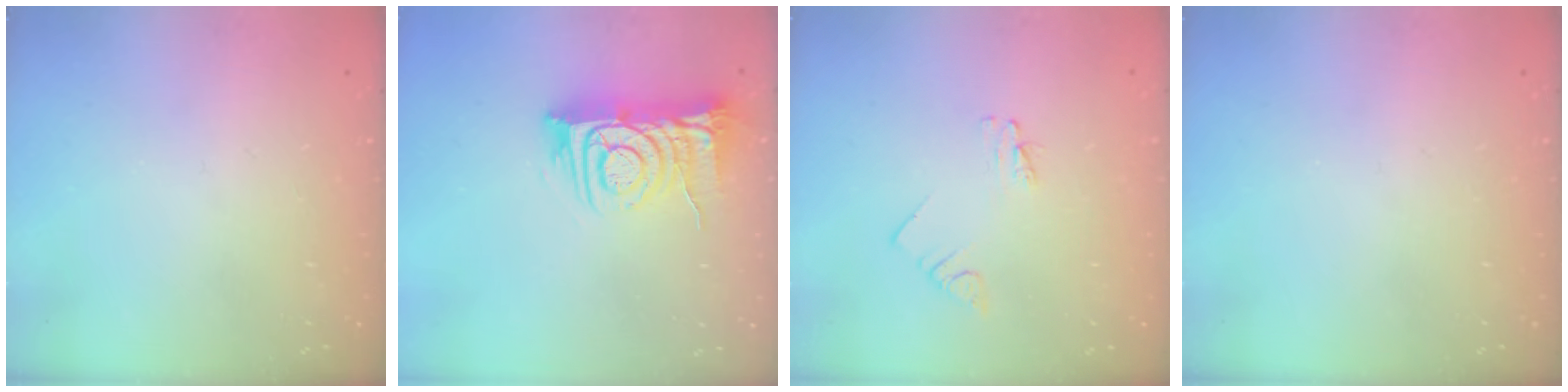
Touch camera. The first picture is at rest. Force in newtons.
{"total": 11.2, "press": 11.2, "slide": 1.0}
{"total": 1.8, "press": 1.8, "slide": 0.1}
{"total": 0.0}